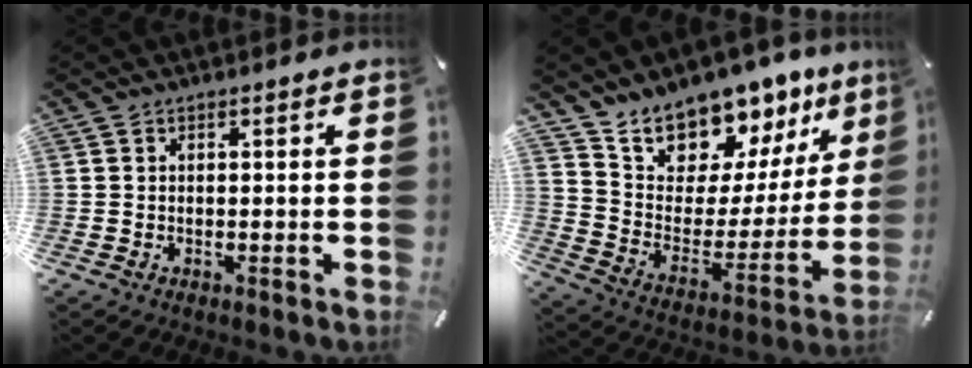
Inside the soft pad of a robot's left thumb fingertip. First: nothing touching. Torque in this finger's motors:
{"motor_torque": [2.74, 2.27, 1.48, -1.29, 0.32]}